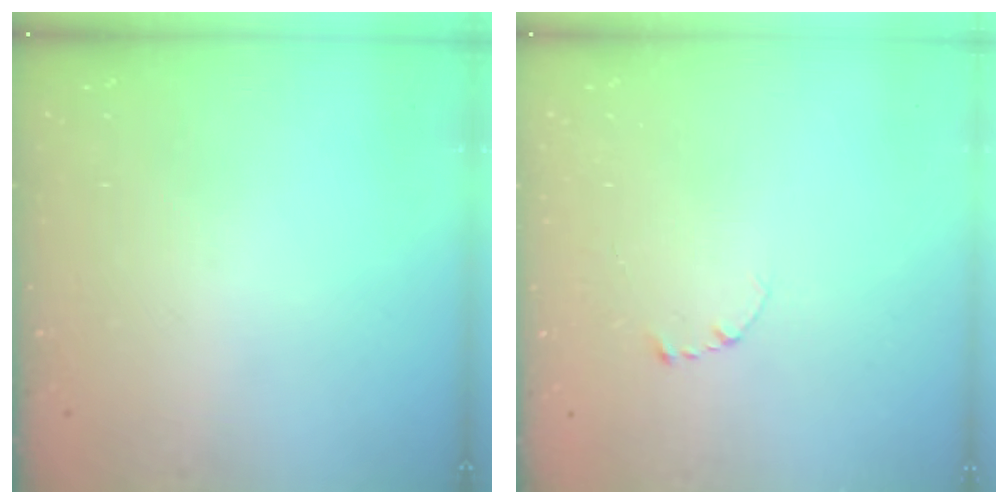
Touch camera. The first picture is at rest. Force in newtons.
{"total": 2.3, "press": 2.3, "slide": 0.2}